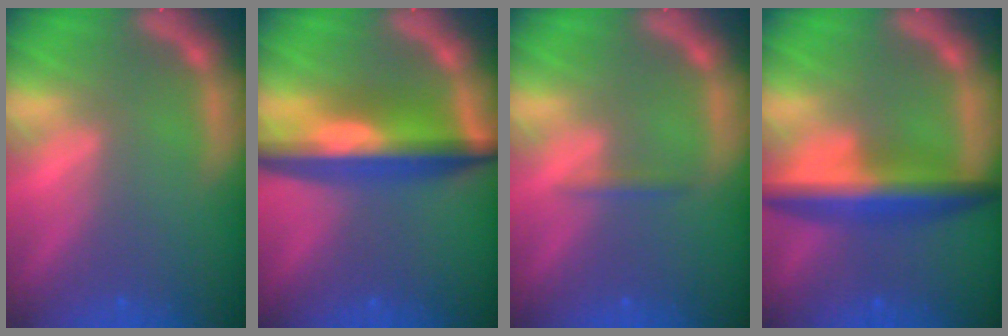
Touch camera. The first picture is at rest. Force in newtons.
{"total": 8.5}
{"total": 0.9}
{"total": 6.5}